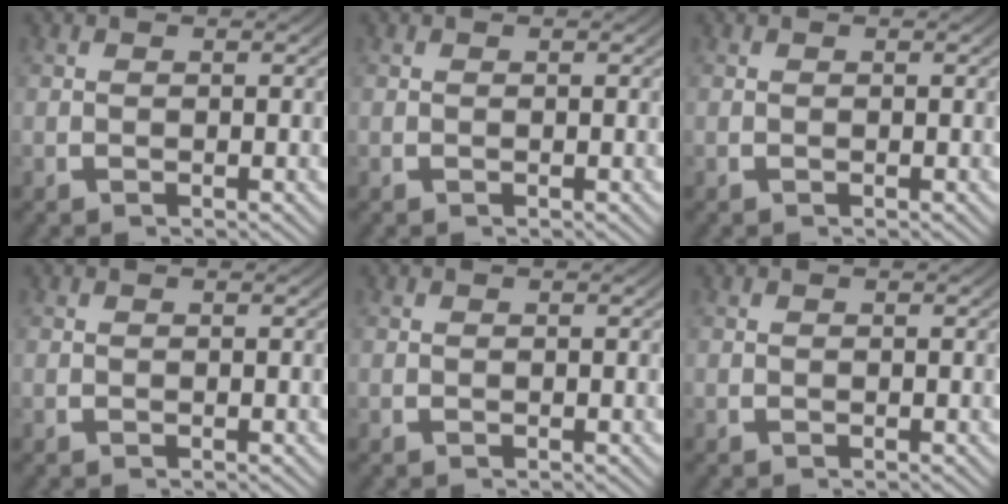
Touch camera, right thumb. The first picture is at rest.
{"total": 0.0}
{"total": 0.0}
{"total": 0.0}
{"total": 0.0}
{"total": 0.0}